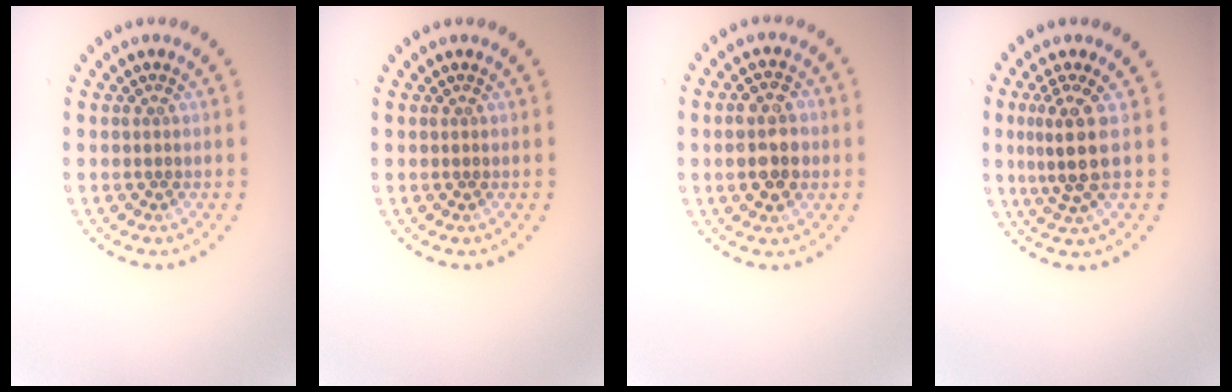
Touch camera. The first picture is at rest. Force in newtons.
{"total": 0.0}
{"total": 4.2, "press": 4.2, "slide": 0.4}
{"total": 3.2, "press": 2.5, "slide": 2.1}